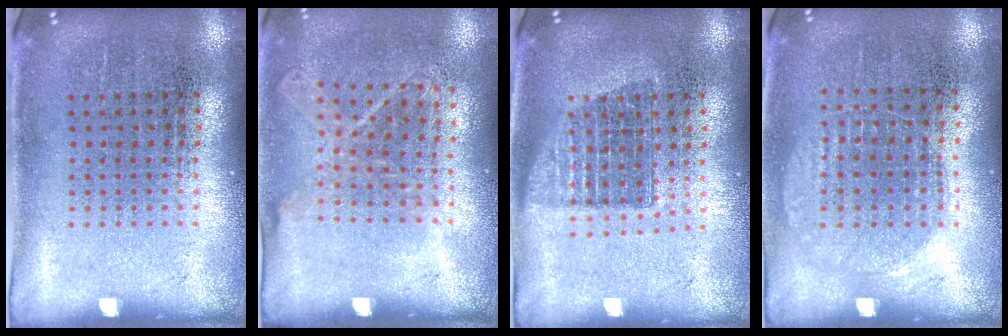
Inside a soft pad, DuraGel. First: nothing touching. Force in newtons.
{"total": 1.2, "press": 1.0, "slide": 0.6}
{"total": 1.4, "press": 1.2, "slide": 0.8}
{"total": 0.9, "press": 0.9, "slide": 0.2}